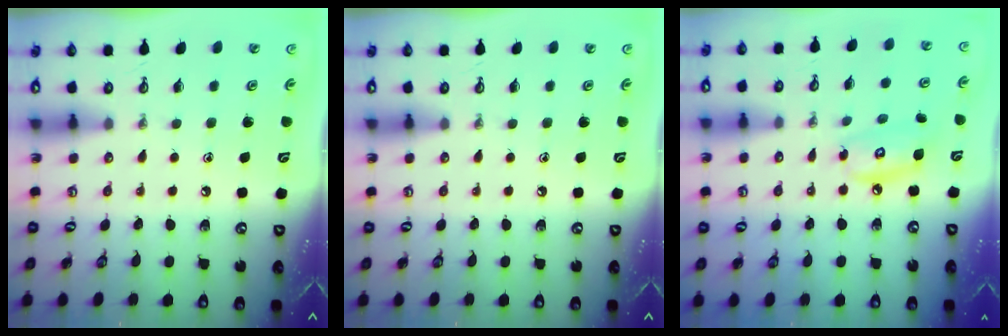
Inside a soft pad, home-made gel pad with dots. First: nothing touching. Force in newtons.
{"total": 0.0}
{"total": 9.4, "press": 9.4, "slide": 0.8}